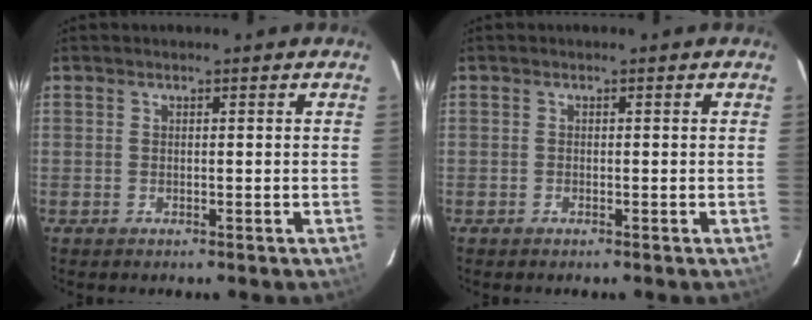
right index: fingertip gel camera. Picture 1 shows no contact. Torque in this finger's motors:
{"motor_torque": [0.10, -0.06, 0.00, -0.01]}